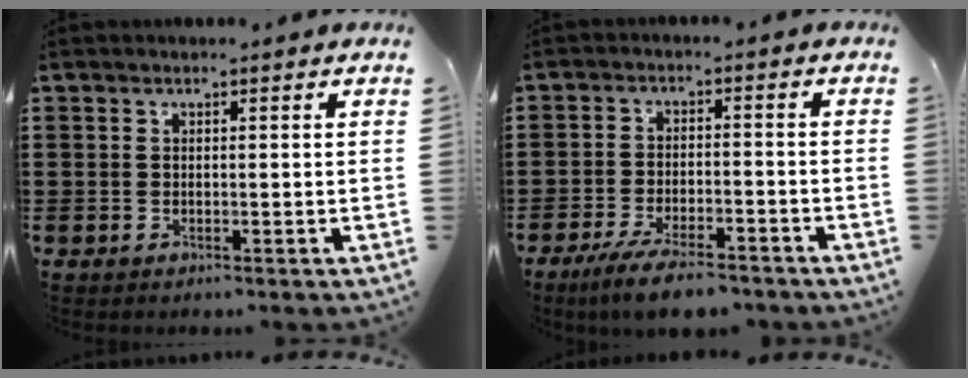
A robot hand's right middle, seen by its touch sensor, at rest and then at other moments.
{"total": 6.2, "force": [-5.2, 0.7, 3.2], "torque": [-0.070, -0.010, -0.098]}